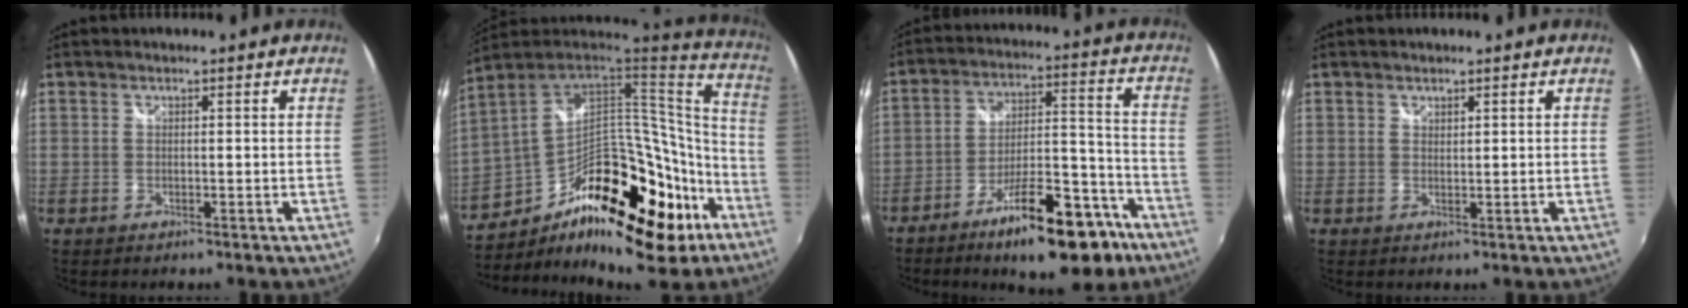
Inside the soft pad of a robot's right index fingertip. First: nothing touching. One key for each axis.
{"total": 31.0, "fx": -15.2, "fy": 14.5, "fz": 22.8, "tx": -0.386, "ty": 0.003, "tz": -0.233}
{"total": 17.7, "fx": -11.7, "fy": 5.6, "fz": 12.1, "tx": -0.185, "ty": 0.008, "tz": -0.173}
{"total": 0.9, "fx": 0.8, "fy": 0.4, "fz": 0.1, "tx": 0.000, "ty": 0.000, "tz": 0.014}